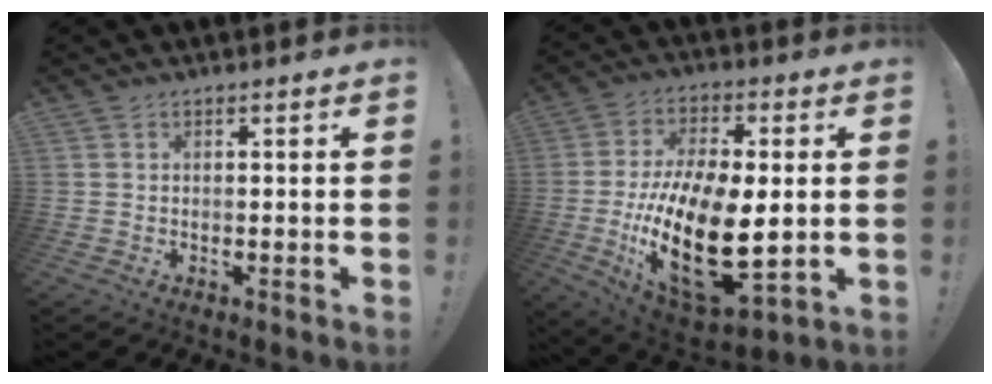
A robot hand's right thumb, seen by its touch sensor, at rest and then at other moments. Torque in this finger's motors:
{"motor_torque": [1.74, 3.26, 1.92, -0.85, 0.87]}